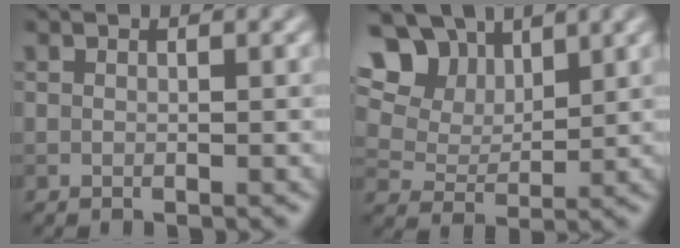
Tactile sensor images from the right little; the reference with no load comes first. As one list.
[{"total": 13.5, "force": [7.5, 9.0, 6.7], "torque": [-0.152, 0.034, 0.136]}]